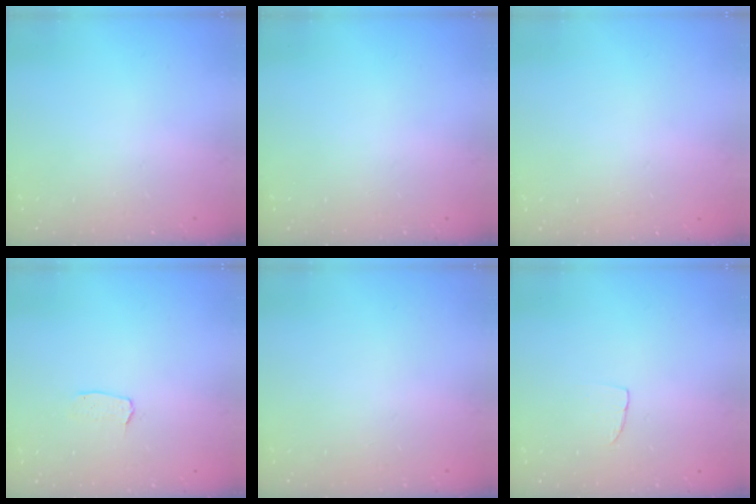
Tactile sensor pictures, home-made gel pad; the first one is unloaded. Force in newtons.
{"total": 0.0}
{"total": 0.0}
{"total": 2.9, "press": 2.9, "slide": 0.2}
{"total": 0.0}
{"total": 3.8, "press": 3.7, "slide": 0.2}